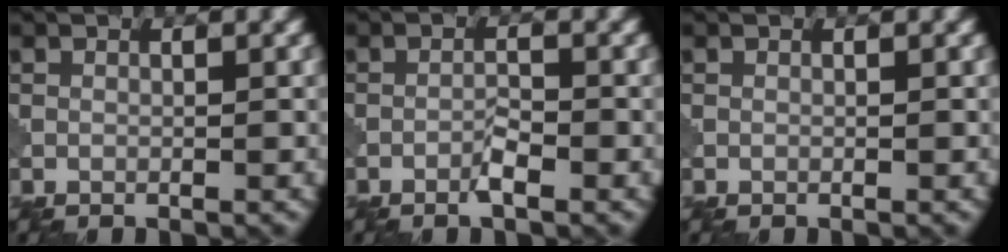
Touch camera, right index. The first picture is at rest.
{"total": 1.5, "force": [-1.0, 0.2, 1.1], "torque": [-0.021, 0.003, -0.021]}
{"total": 0.0}